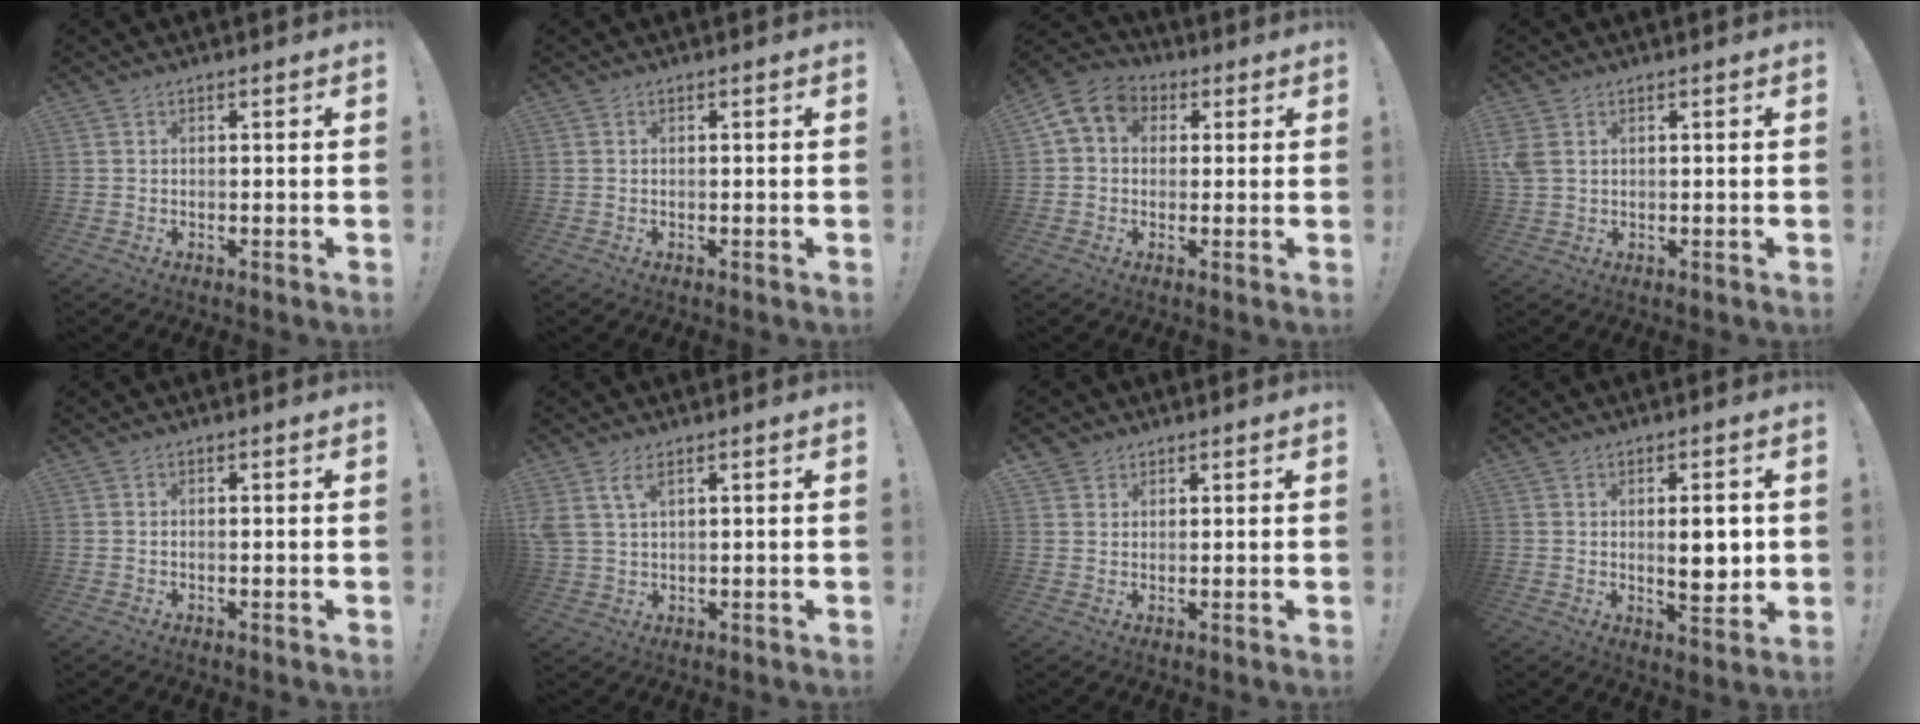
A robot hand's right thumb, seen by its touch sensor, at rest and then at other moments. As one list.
[{"total": 0.0}, {"total": 8.6, "force": [2.2, 7.0, 4.5], "torque": [-0.068, 0.002, 0.047]}, {"total": 4.1, "force": [1.4, 2.9, 2.5], "torque": [-0.058, -0.003, 0.028]}, {"total": 0.0}, {"total": 4.7, "force": [2.6, 1.8, 3.4], "torque": [-0.072, -0.007, 0.047]}, {"total": 2.7, "force": [2.0, 1.9, 0.1], "torque": [0.007, -0.011, 0.034]}, {"total": 7.7, "force": [0.5, 2.9, 7.1], "torque": [-0.088, -0.008, 0.004]}]